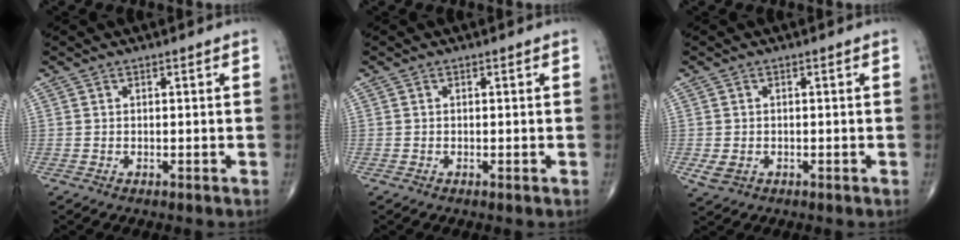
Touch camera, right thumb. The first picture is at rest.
{"total": 0.0}
{"total": 2.6, "force": [-0.6, 2.0, 1.6], "torque": [-0.032, 0.000, -0.005]}